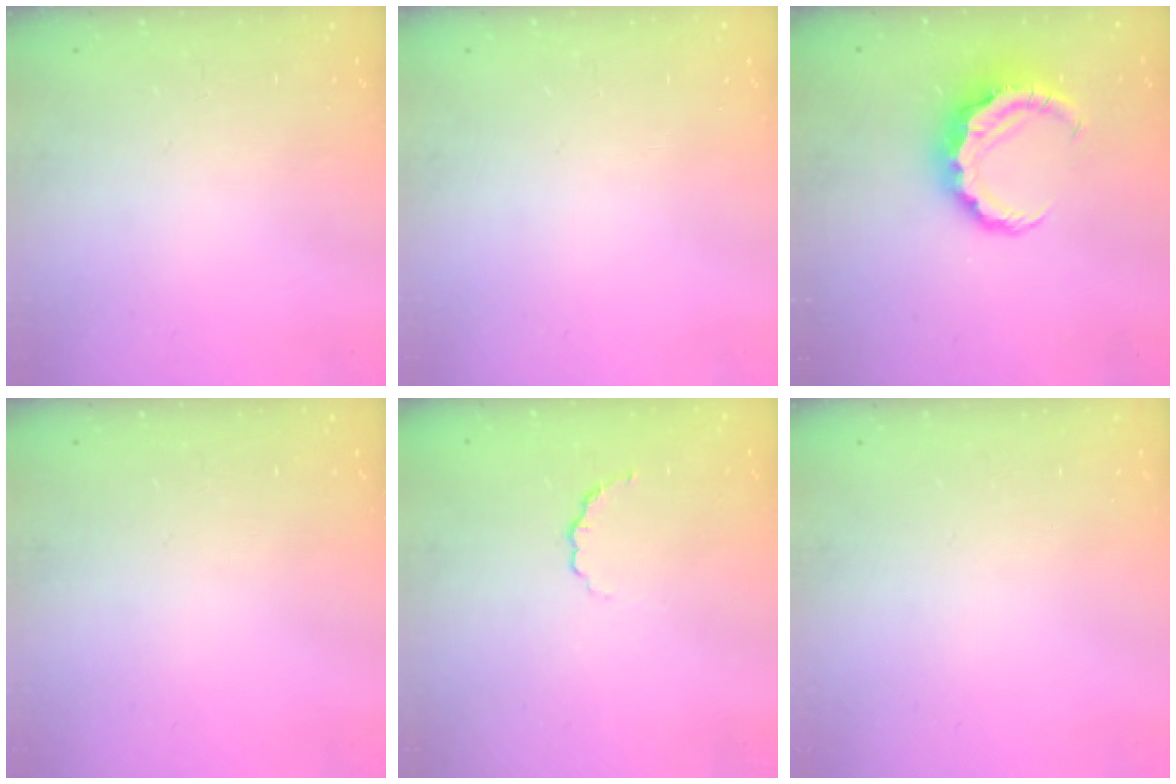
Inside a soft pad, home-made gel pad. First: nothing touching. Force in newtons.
{"total": 0.0}
{"total": 8.2, "press": 8.1, "slide": 1.3}
{"total": 0.0}
{"total": 2.6, "press": 2.4, "slide": 1.0}
{"total": 0.0}